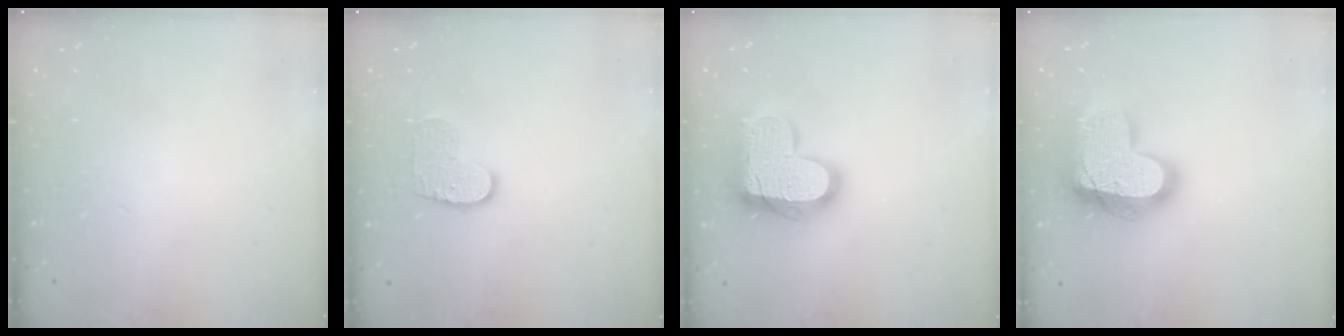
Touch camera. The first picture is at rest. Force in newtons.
{"total": 7.9, "press": 7.9, "slide": 0.3}
{"total": 17.9, "press": 17.9, "slide": 1.4}
{"total": 22.4, "press": 22.4, "slide": 1.4}